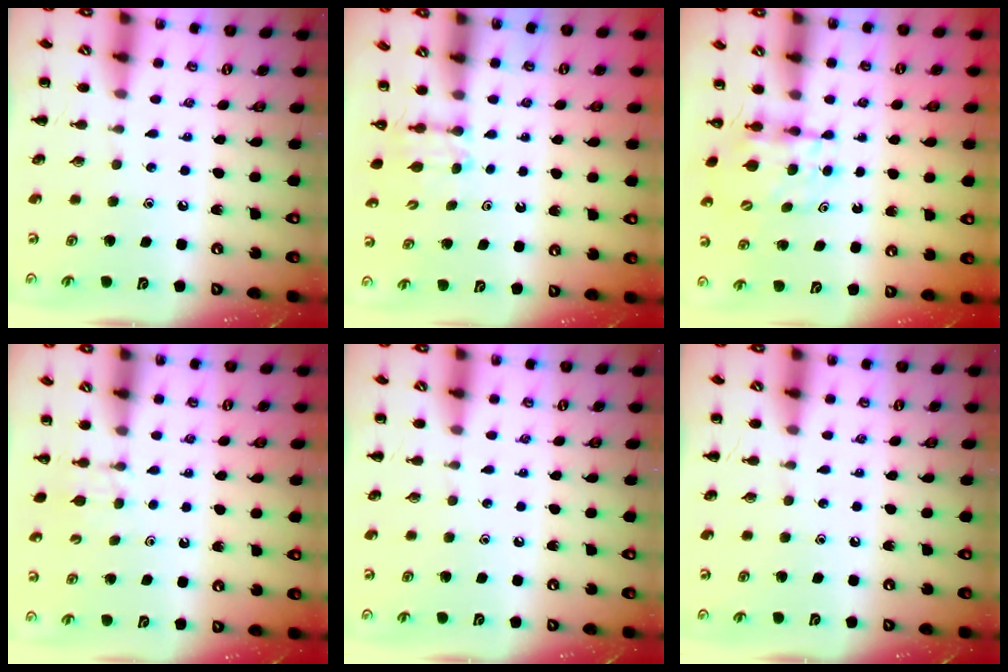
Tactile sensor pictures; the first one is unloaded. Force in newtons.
{"total": 2.6, "press": 2.4, "slide": 1.0}
{"total": 5.4, "press": 5.3, "slide": 0.6}
{"total": 2.9, "press": 2.7, "slide": 1.1}
{"total": 0.0}
{"total": 0.0}